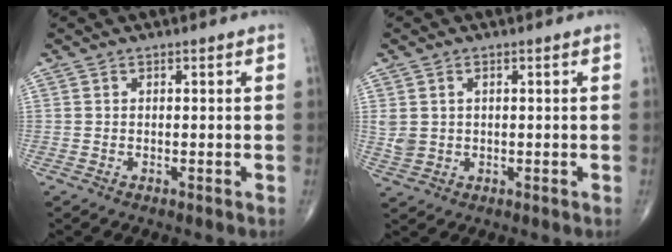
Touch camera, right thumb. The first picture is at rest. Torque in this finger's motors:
{"motor_torque": [-0.15, 0.06, 0.15, 0.40, 0.07]}